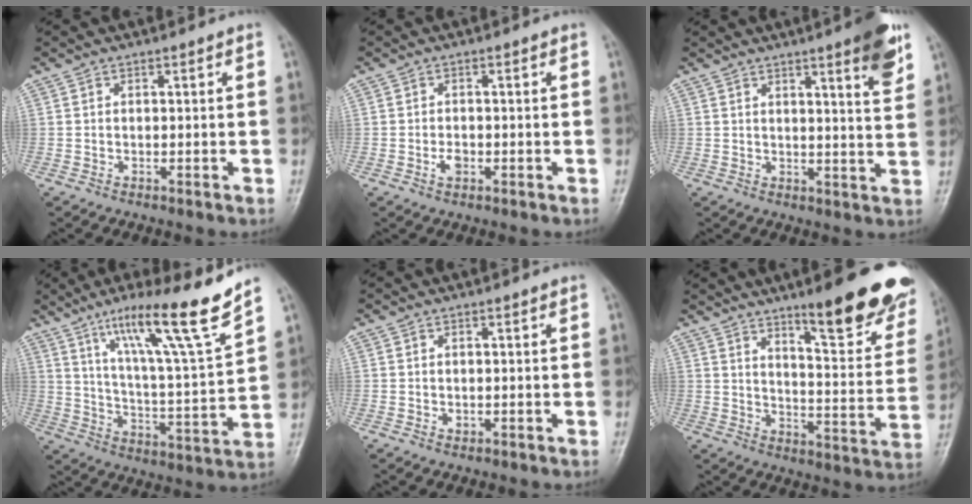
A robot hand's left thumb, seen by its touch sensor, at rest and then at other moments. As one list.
[{"total": 1.9, "force": [-0.6, 1.3, 1.3], "torque": [-0.018, 0.002, -0.012]}, {"total": 8.5, "force": [5.1, 0.9, 6.7], "torque": [-0.078, -0.027, 0.064]}, {"total": 18.4, "force": [12.6, 0.1, 13.4], "torque": [-0.198, -0.068, 0.206]}, {"total": 0.8, "force": [0.0, 0.6, 0.5], "torque": [-0.003, 0.000, 0.000]}, {"total": 19.7, "force": [13.1, 4.3, 14.1], "torque": [-0.142, -0.080, 0.187]}]